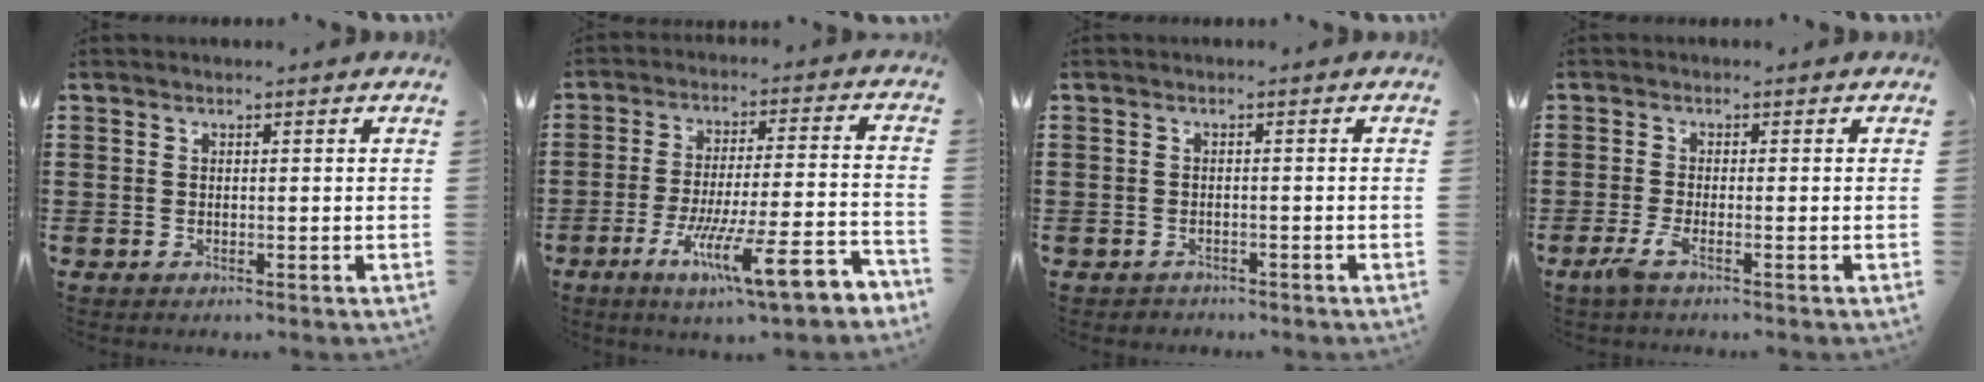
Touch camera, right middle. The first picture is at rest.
{"total": 12.8, "force": [-8.0, 1.6, 9.8], "torque": [-0.159, 0.009, -0.141]}
{"total": 1.0, "force": [-0.9, 0.4, -0.1], "torque": [-0.001, 0.002, -0.022]}
{"total": 2.7, "force": [-1.5, 0.3, 2.2], "torque": [-0.054, -0.007, -0.030]}